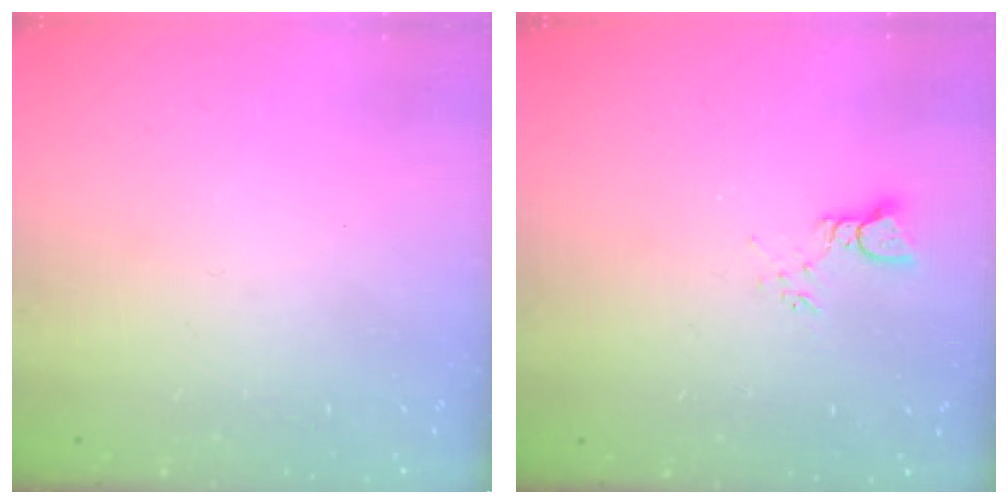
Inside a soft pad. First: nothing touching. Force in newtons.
{"total": 2.3, "press": 2.3, "slide": 0.1}